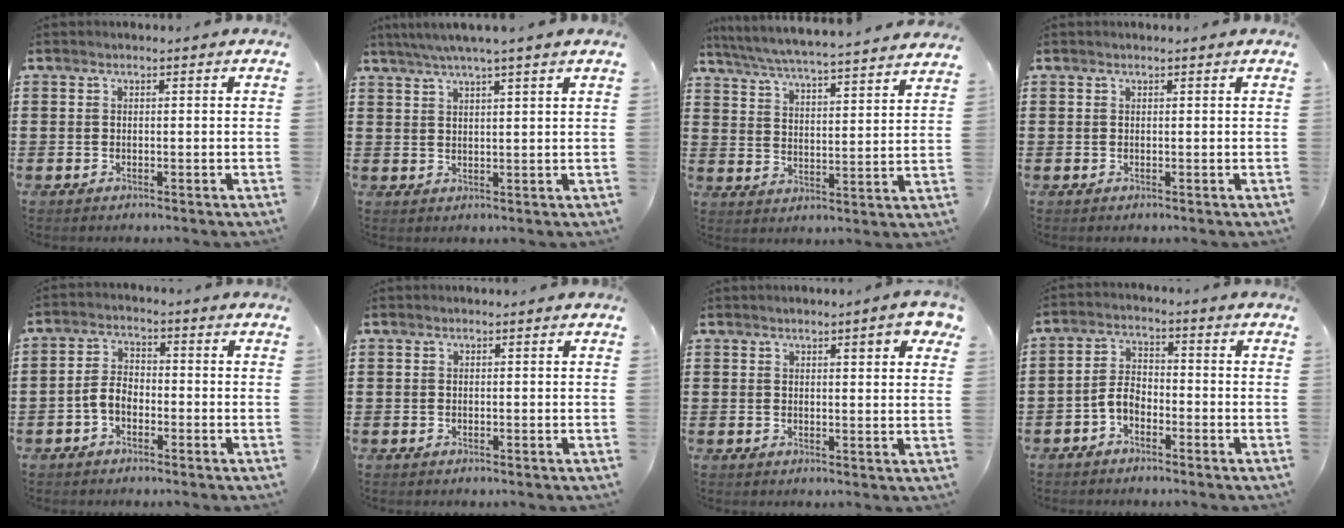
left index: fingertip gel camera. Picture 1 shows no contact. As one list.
[{"total": 3.5, "force": [2.9, -0.6, 1.9], "torque": [-0.045, -0.003, 0.051]}, {"total": 5.4, "force": [5.2, -0.7, 1.4], "torque": [-0.052, -0.042, 0.085]}, {"total": 0.0}, {"total": 3.7, "force": [-1.7, 2.1, 2.5], "torque": [-0.059, 0.007, -0.036]}, {"total": 0.0}, {"total": 4.0, "force": [2.8, 0.3, 2.9], "torque": [-0.047, -0.007, 0.044]}, {"total": 3.7, "force": [-2.3, 2.0, 2.2], "torque": [-0.055, 0.006, -0.050]}]